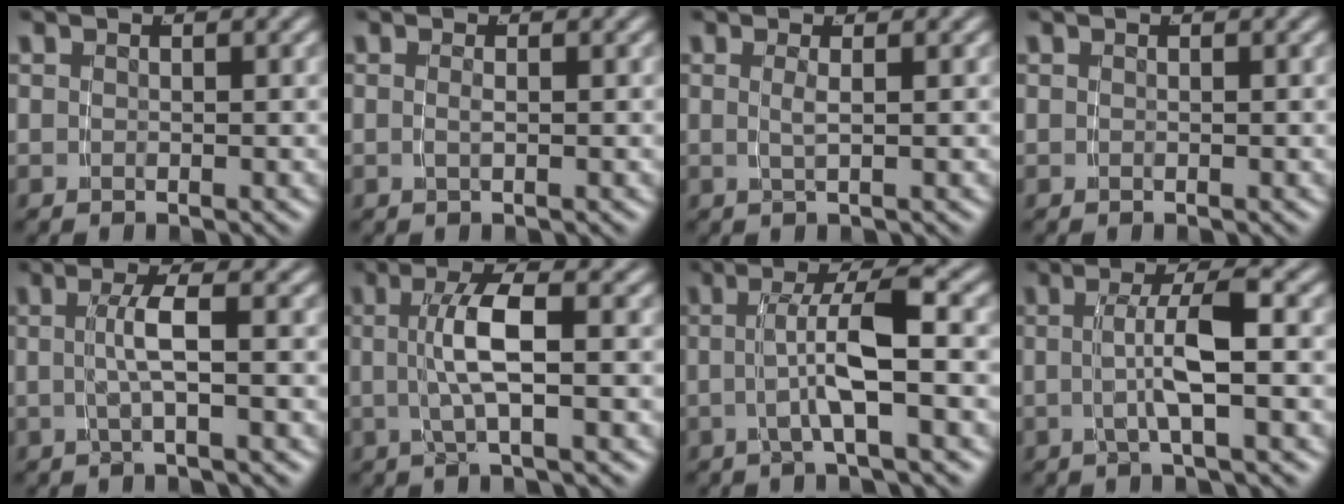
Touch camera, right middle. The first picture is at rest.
{"total": 0.8, "force": [-0.3, -0.5, 0.6], "torque": [-0.018, -0.008, -0.001]}
{"total": 1.3, "force": [0.1, -0.7, 1.1], "torque": [-0.024, -0.006, 0.008]}
{"total": 0.0}
{"total": 2.6, "force": [-0.3, -0.4, 2.6], "torque": [-0.046, 0.005, -0.003]}
{"total": 4.1, "force": [0.1, 0.2, 4.1], "torque": [-0.079, 0.007, 0.003]}
{"total": 3.9, "force": [-0.5, 0.0, 3.9], "torque": [-0.073, 0.007, -0.008]}
{"total": 3.6, "force": [-0.7, 0.0, 3.5], "torque": [-0.063, 0.006, -0.012]}